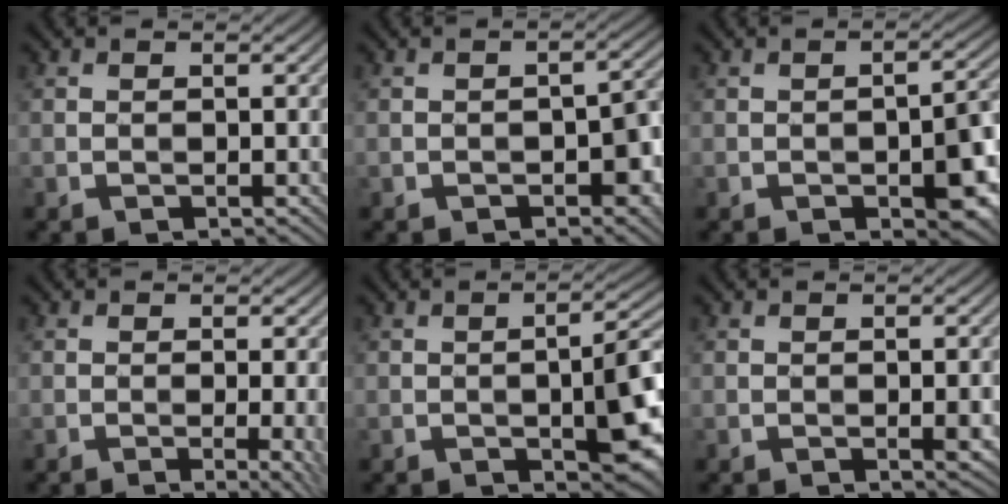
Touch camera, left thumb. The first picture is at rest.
{"total": 4.2, "force": [-1.6, 2.3, 3.2], "torque": [-0.039, 0.001, -0.021]}
{"total": 6.1, "force": [-2.2, 2.3, 5.2], "torque": [-0.069, 0.000, -0.031]}
{"total": 4.5, "force": [-0.9, 1.0, 4.3], "torque": [-0.062, -0.004, -0.011]}
{"total": 7.8, "force": [-1.9, 2.5, 7.1], "torque": [-0.101, -0.004, -0.030]}
{"total": 1.3, "force": [-0.2, 0.2, 1.2], "torque": [-0.023, -0.001, -0.003]}